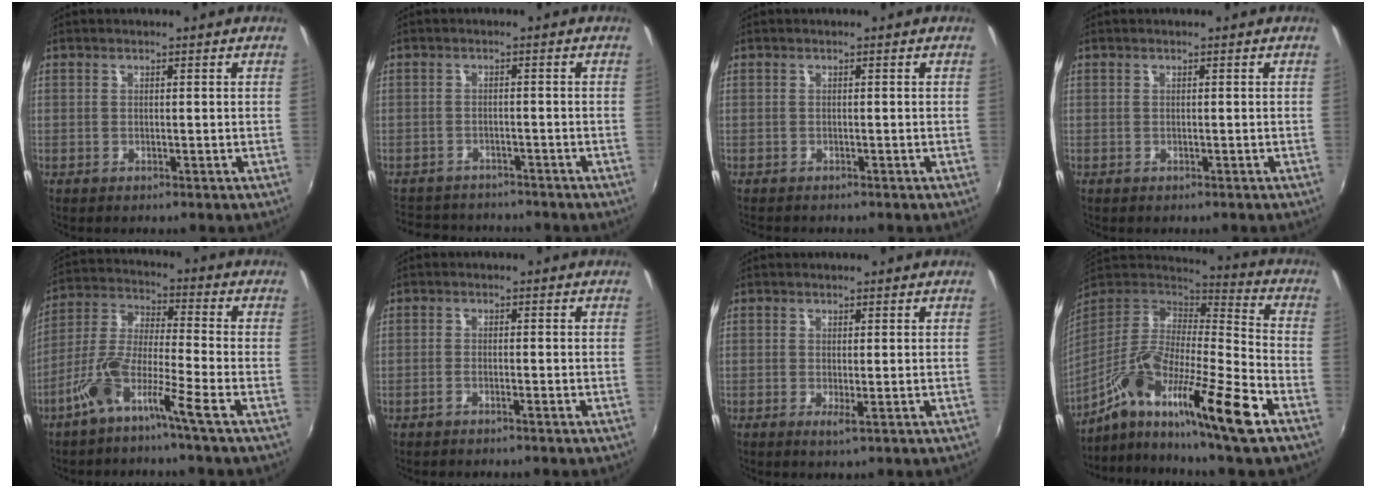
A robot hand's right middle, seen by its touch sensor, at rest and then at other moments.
{"total": 9.0, "force": [-8.1, 3.5, 2.1], "torque": [-0.063, 0.004, -0.122]}
{"total": 1.7, "force": [-1.6, 0.4, 0.4], "torque": [-0.011, -0.011, -0.025]}
{"total": 0.0}
{"total": 9.5, "force": [-5.6, 0.3, 7.7], "torque": [-0.164, 0.002, -0.111]}
{"total": 1.5, "force": [-1.3, 0.1, 0.8], "torque": [-0.027, 0.003, -0.029]}
{"total": 1.3, "force": [-0.1, -0.1, 1.3], "torque": [-0.026, -0.006, -0.004]}
{"total": 20.4, "force": [-11.1, 1.8, 17.0], "torque": [-0.299, -0.028, -0.210]}